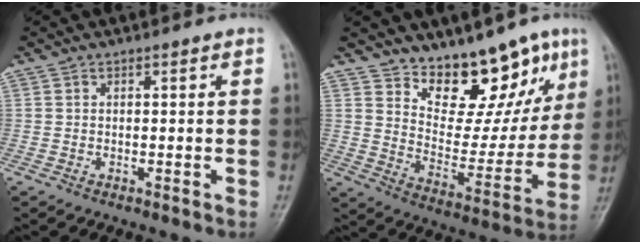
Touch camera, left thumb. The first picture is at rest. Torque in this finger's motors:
{"motor_torque": [0.51, 0.46, -0.15, -0.48, 0.07]}